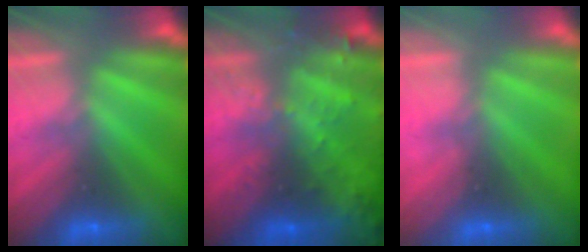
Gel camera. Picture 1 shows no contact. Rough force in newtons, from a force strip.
{"total": 7.9}
{"total": 2.3}